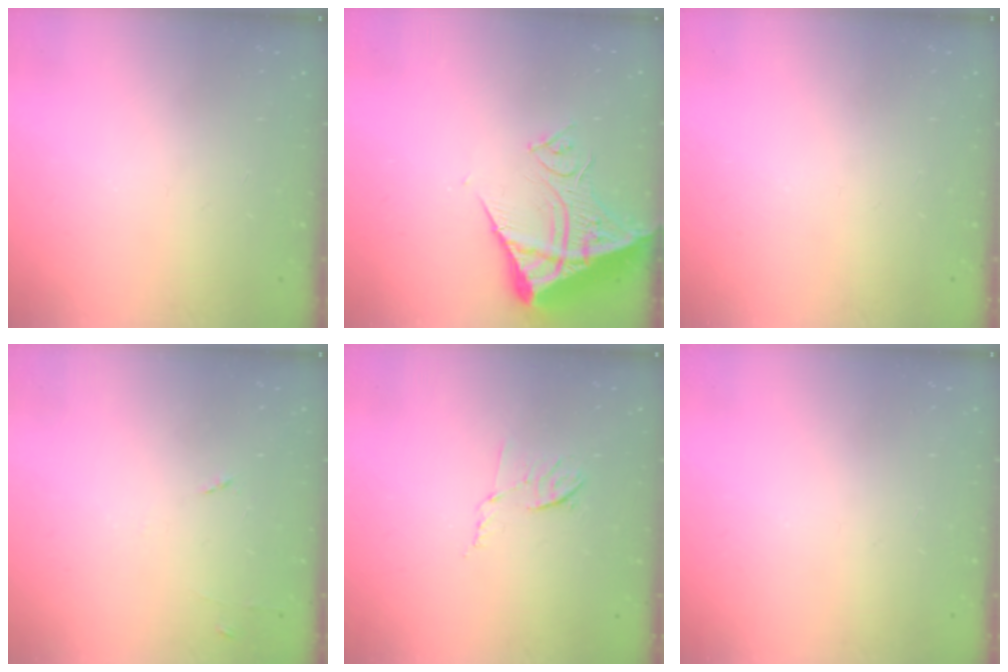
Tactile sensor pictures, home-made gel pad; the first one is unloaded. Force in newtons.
{"total": 13.5, "press": 13.3, "slide": 1.8}
{"total": 0.0}
{"total": 5.3, "press": 5.2, "slide": 0.8}
{"total": 5.9, "press": 5.9, "slide": 1.0}
{"total": 0.0}